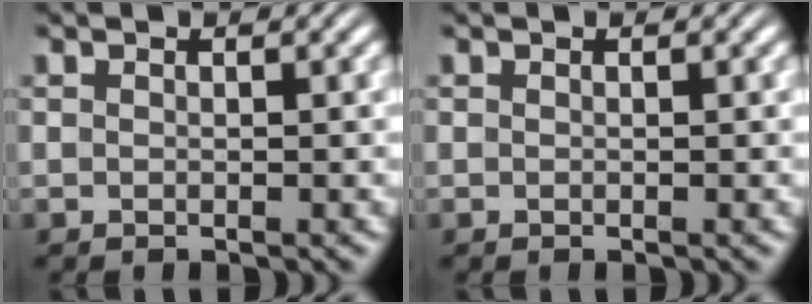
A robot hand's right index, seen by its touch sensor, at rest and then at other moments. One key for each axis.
{"total": 0.0}